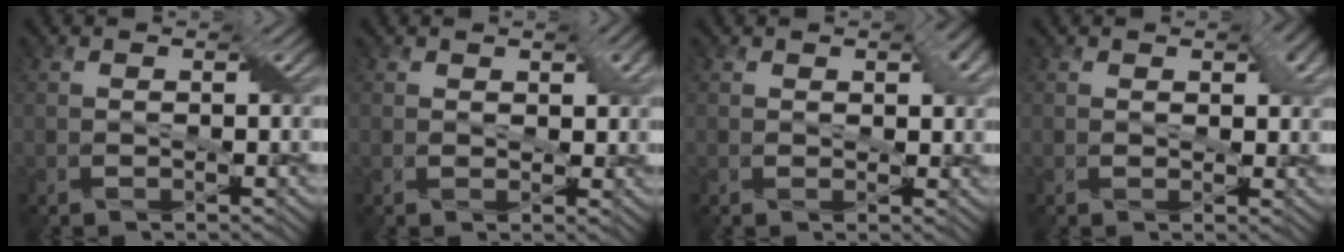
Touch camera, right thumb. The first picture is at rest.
{"total": 1.7, "force": [0.9, 1.2, 0.8], "torque": [-0.008, 0.004, 0.010]}
{"total": 2.0, "force": [0.8, 1.3, 1.3], "torque": [-0.017, -0.003, 0.008]}
{"total": 2.3, "force": [0.8, 1.7, 1.3], "torque": [-0.009, 0.004, 0.008]}